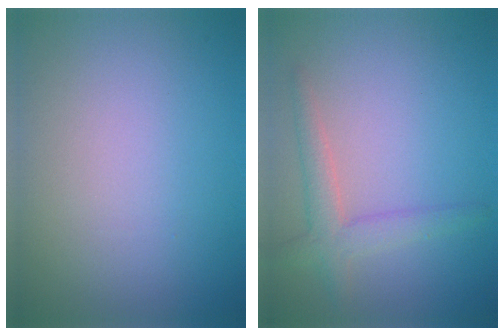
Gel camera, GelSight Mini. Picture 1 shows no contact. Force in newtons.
{"total": 2.8, "press": 2.8, "slide": 0.1}